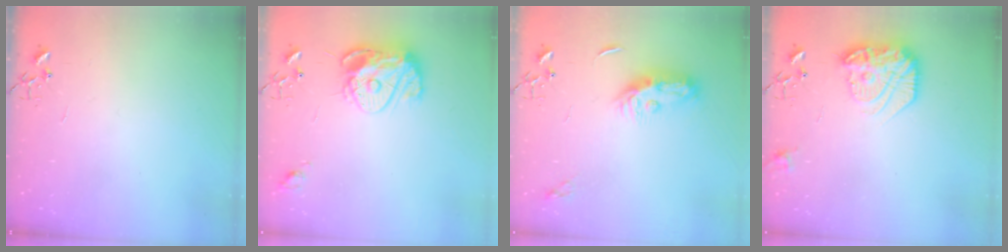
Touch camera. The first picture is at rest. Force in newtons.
{"total": 14.7, "press": 14.6, "slide": 1.4}
{"total": 10.6, "press": 10.6, "slide": 0.3}
{"total": 18.8, "press": 18.7, "slide": 1.2}